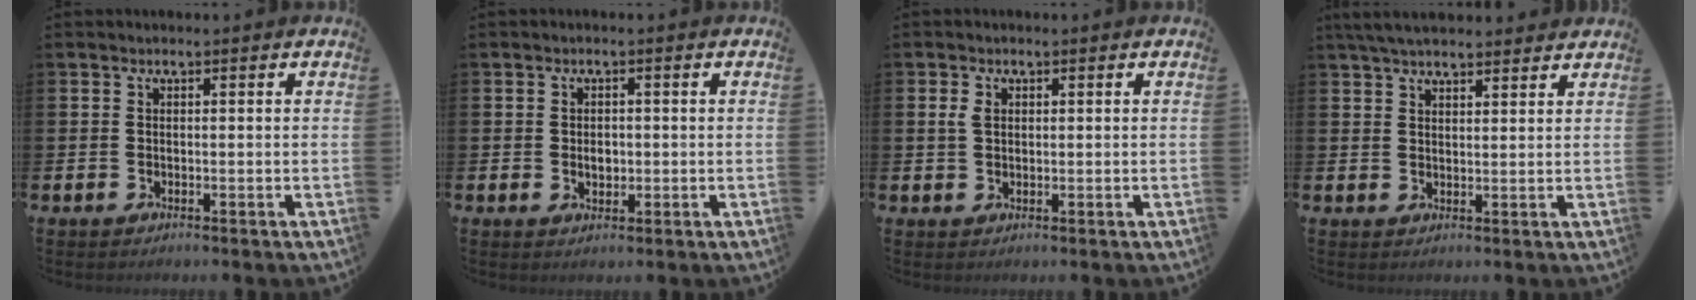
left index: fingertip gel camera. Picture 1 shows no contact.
{"total": 1.9, "force": [0.0, 1.4, 1.3], "torque": [-0.010, 0.000, -0.005]}
{"total": 2.0, "force": [1.0, 1.3, 1.1], "torque": [-0.011, 0.002, 0.015]}
{"total": 4.6, "force": [4.2, 1.0, 1.3], "torque": [-0.034, -0.010, 0.080]}